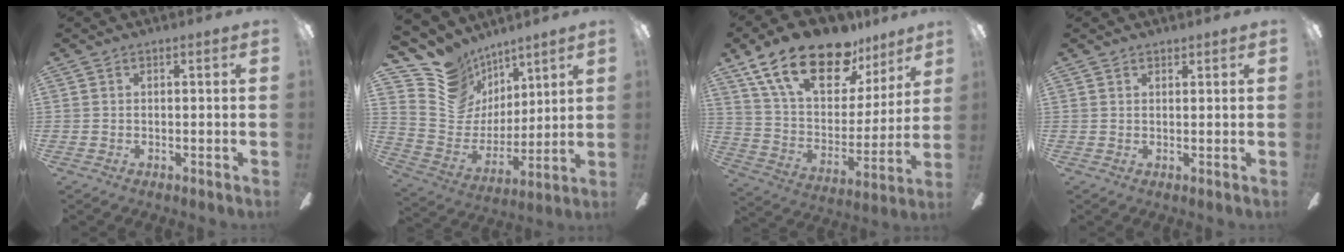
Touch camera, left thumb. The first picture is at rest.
{"total": 13.2, "force": [8.5, 9.6, 2.9], "torque": [-0.088, -0.062, 0.169]}
{"total": 23.2, "force": [15.4, 11.1, 13.3], "torque": [-0.234, -0.088, 0.273]}
{"total": 1.2, "force": [1.1, 0.6, 0.2], "torque": [-0.005, 0.000, 0.020]}